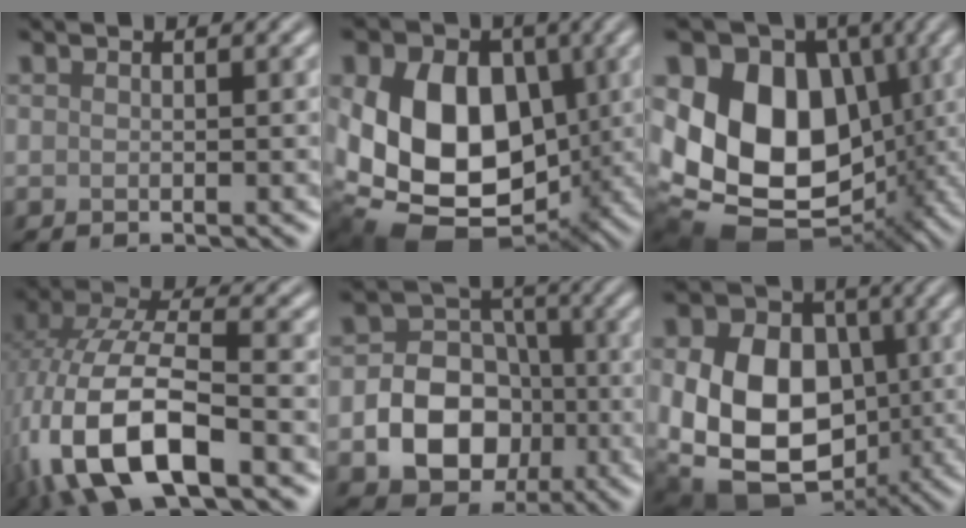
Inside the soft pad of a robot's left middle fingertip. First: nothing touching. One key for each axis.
{"total": 14.4, "fx": -0.3, "fy": 10.4, "fz": 10.0, "tx": -0.165, "ty": -0.012, "tz": -0.010}
{"total": 17.6, "fx": 0.0, "fy": 13.7, "fz": 11.1, "tx": -0.178, "ty": -0.007, "tz": 0.007}
{"total": 12.6, "fx": -4.3, "fy": 5.4, "fz": 10.5, "tx": -0.225, "ty": -0.003, "tz": -0.085}
{"total": 8.6, "fx": -2.4, "fy": 6.8, "fz": 4.6, "tx": -0.058, "ty": -0.009, "tz": -0.061}
{"total": 16.7, "fx": -1.2, "fy": 13.2, "fz": 10.2, "tx": -0.193, "ty": 0.000, "tz": -0.040}